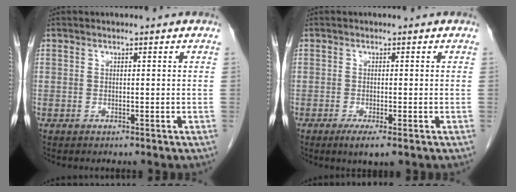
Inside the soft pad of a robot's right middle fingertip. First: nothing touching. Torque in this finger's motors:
{"motor_torque": [1.45, -0.69, 0.58, 0.14]}